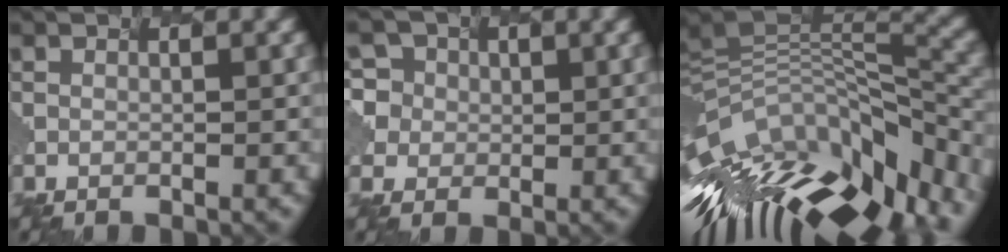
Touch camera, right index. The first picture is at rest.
{"total": 4.0, "force": [1.2, 3.8, 0.4], "torque": [-0.037, 0.020, 0.019]}
{"total": 11.8, "force": [-7.2, 3.7, 8.7], "torque": [-0.194, 0.008, -0.103]}